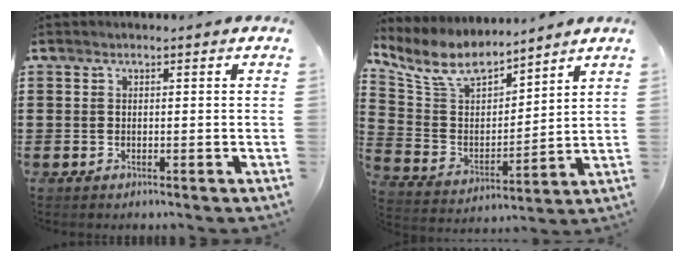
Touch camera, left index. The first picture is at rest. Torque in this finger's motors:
{"motor_torque": [1.74, 0.40, 0.22, 0.10]}